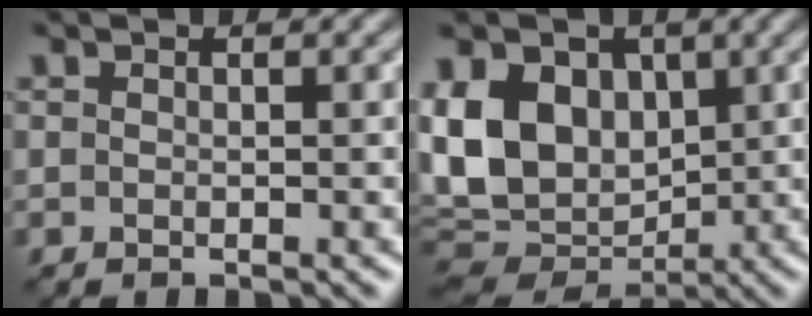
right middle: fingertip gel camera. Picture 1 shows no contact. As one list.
[{"total": 12.5, "force": [2.4, 9.3, 8.0], "torque": [-0.163, 0.012, 0.039]}]